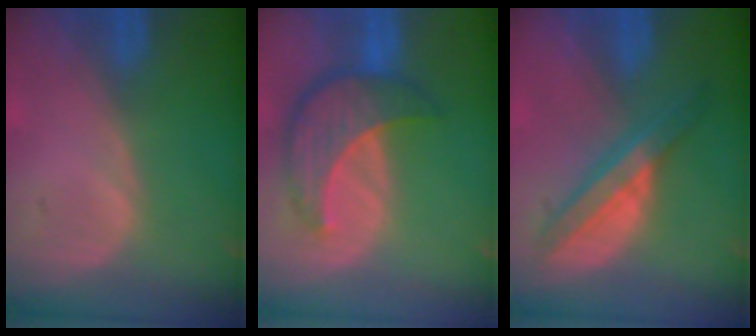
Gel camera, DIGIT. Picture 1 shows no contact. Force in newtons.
{"total": 8.2, "press": 7.6, "slide": 3.3}
{"total": 5.9, "press": 5.9, "slide": 0.1}